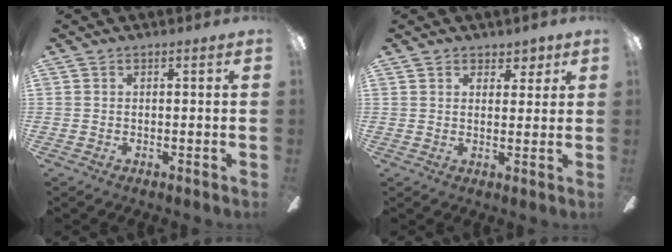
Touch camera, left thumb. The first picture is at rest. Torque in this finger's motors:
{"motor_torque": [-0.26, -0.22, 0.03, 0.09, -0.03]}